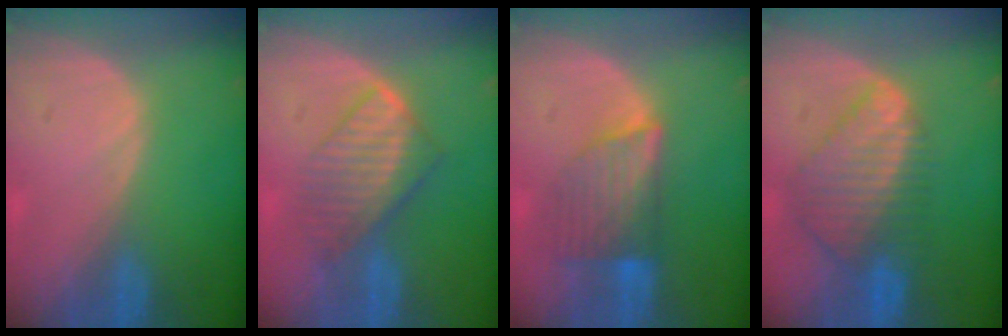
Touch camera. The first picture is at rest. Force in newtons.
{"total": 6.7, "press": 6.4, "slide": 1.9}
{"total": 7.0, "press": 6.4, "slide": 2.8}
{"total": 9.0, "press": 7.7, "slide": 4.6}